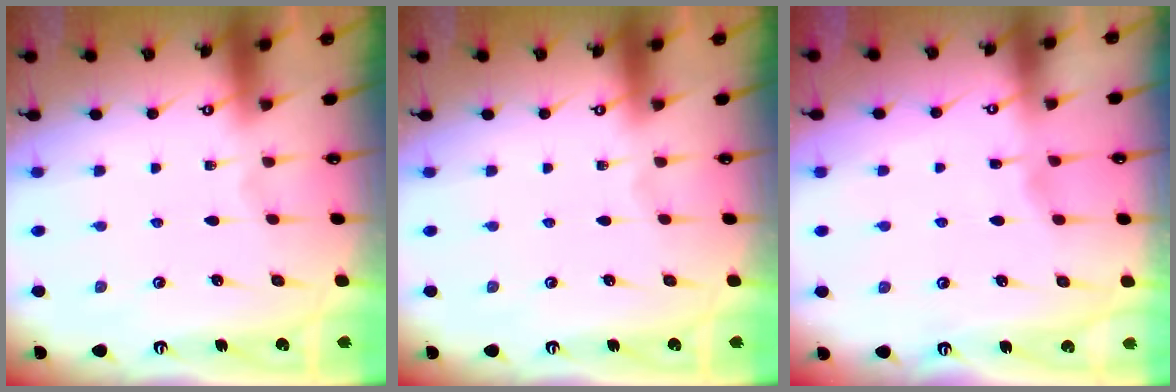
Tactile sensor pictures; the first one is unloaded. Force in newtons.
{"total": 0.0}
{"total": 2.8, "press": 2.8, "slide": 0.3}